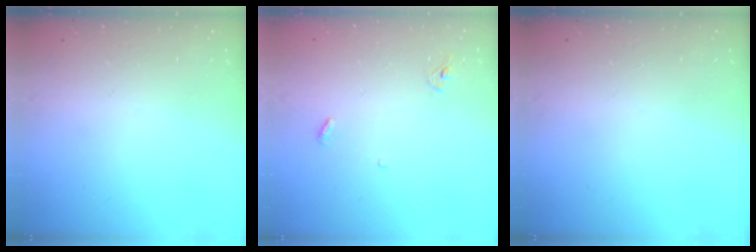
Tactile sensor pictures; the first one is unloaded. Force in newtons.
{"total": 3.3, "press": 3.2, "slide": 0.3}
{"total": 0.0}